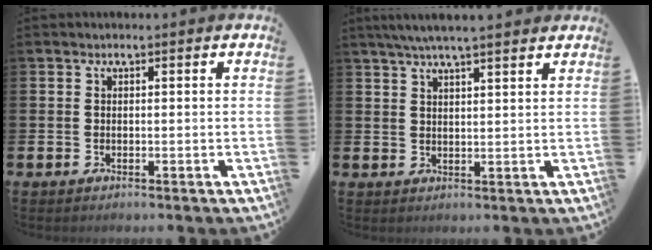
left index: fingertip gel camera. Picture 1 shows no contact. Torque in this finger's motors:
{"motor_torque": [1.08, -1.06, 0.75, 0.21]}